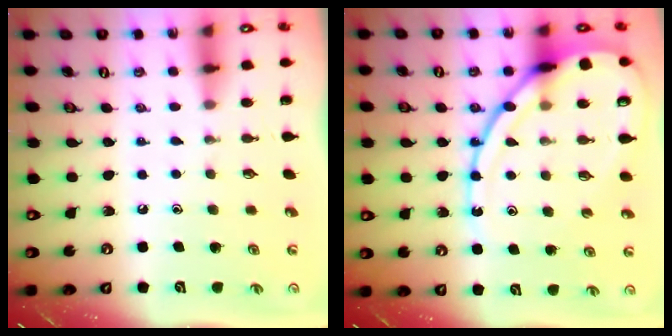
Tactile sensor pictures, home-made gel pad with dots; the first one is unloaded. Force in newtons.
{"total": 17.8, "press": 17.7, "slide": 1.6}